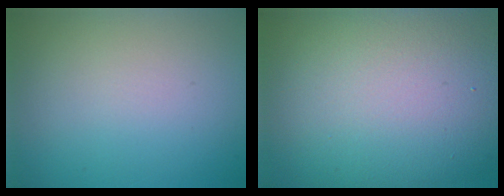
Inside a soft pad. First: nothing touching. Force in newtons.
{"total": 15.3, "press": 15.3, "slide": 1.0}